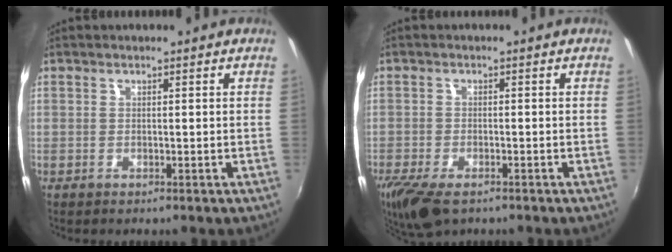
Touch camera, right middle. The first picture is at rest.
{"total": 8.5, "force": [-5.9, 3.3, 5.2], "torque": [-0.125, -0.035, -0.106]}